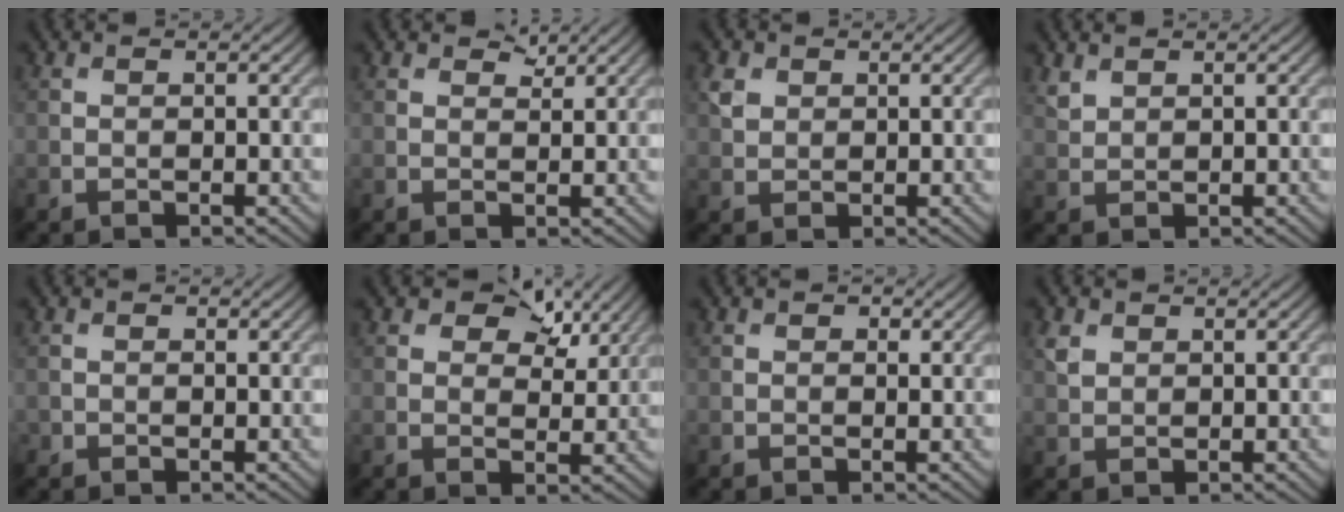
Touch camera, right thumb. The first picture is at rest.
{"total": 1.5, "force": [1.2, 0.6, 0.6], "torque": [-0.011, -0.003, 0.022]}
{"total": 2.2, "force": [1.0, 1.7, 0.9], "torque": [-0.024, 0.001, 0.019]}
{"total": 1.5, "force": [1.2, 0.7, 0.5], "torque": [-0.018, 0.000, 0.030]}
{"total": 0.7, "force": [0.0, 0.7, 0.1], "torque": [0.001, -0.004, -0.005]}
{"total": 6.9, "force": [4.2, 3.9, 4.0], "torque": [-0.053, -0.003, 0.061]}
{"total": 0.8, "force": [0.4, 0.6, 0.3], "torque": [-0.002, -0.004, 0.004]}
{"total": 1.9, "force": [1.0, 1.4, 0.8], "torque": [-0.025, 0.001, 0.022]}